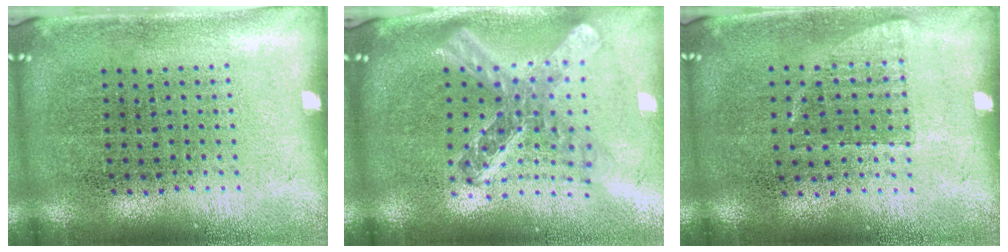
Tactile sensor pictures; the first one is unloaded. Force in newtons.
{"total": 2.3, "press": 1.8, "slide": 1.5}
{"total": 0.7, "press": 0.7, "slide": 0.2}